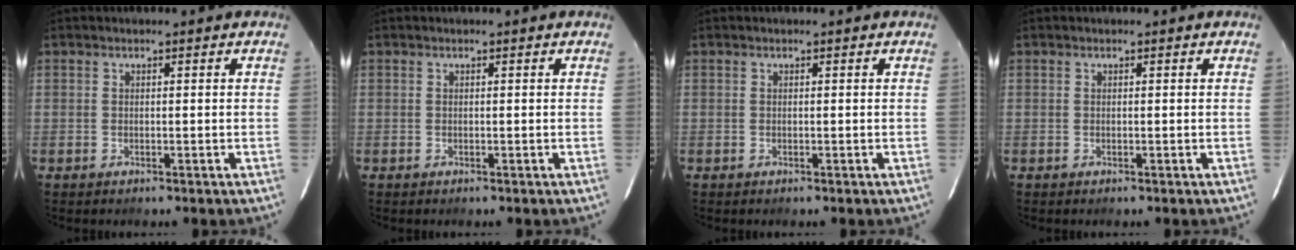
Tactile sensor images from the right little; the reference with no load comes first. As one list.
[{"total": 0.0}, {"total": 0.0}, {"total": 0.0}]